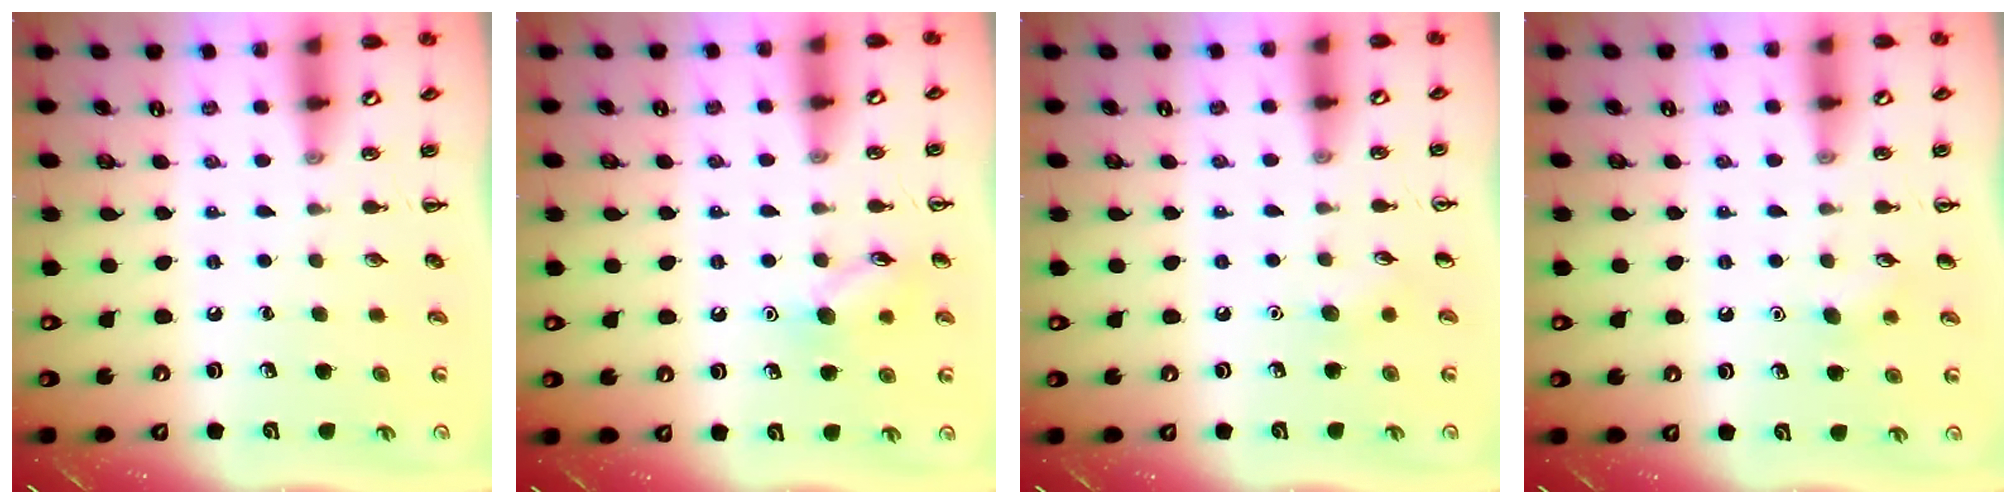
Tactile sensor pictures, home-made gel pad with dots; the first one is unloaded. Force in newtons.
{"total": 8.7, "press": 8.7, "slide": 0.5}
{"total": 4.6, "press": 4.4, "slide": 1.3}
{"total": 4.7, "press": 4.5, "slide": 1.2}